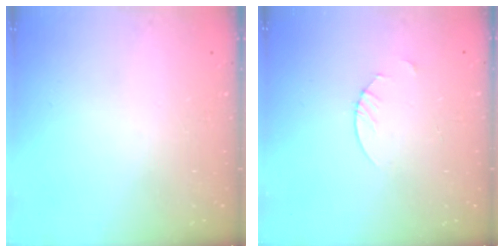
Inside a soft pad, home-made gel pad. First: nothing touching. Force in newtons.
{"total": 1.8, "press": 1.8, "slide": 0.2}